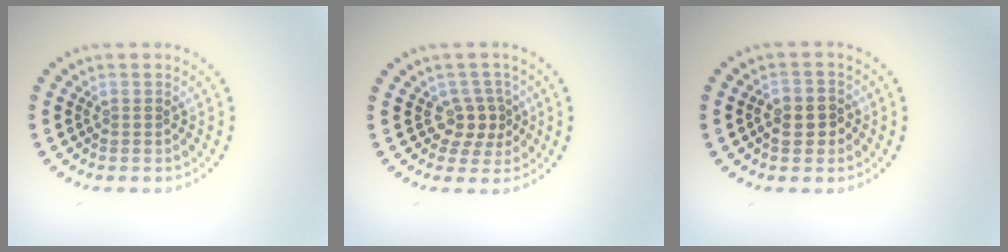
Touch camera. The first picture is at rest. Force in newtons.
{"total": 2.3, "press": 1.9, "slide": 1.3}
{"total": 2.3, "press": 2.2, "slide": 0.6}